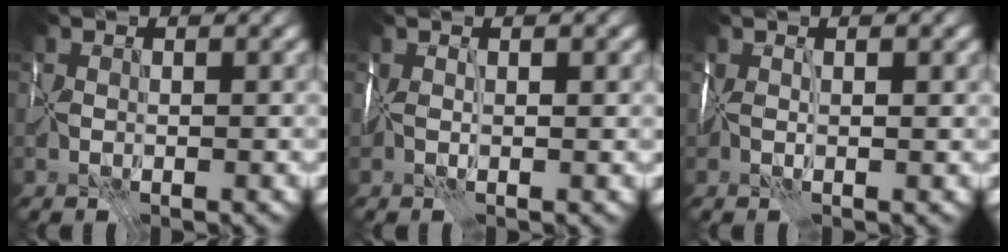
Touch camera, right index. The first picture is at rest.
{"total": 2.2, "force": [0.6, 0.8, 2.0], "torque": [-0.033, 0.001, 0.006]}
{"total": 2.5, "force": [0.7, 0.9, 2.3], "torque": [-0.035, 0.003, 0.007]}